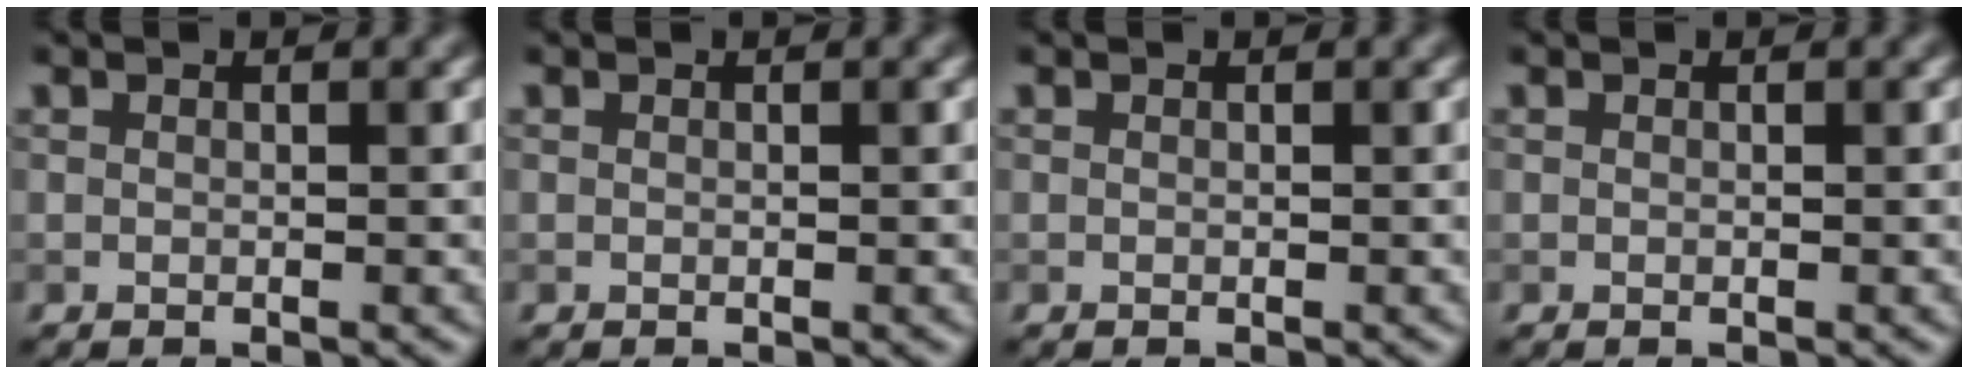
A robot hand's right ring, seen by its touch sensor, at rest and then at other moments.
{"total": 0.0}
{"total": 0.0}
{"total": 0.0}